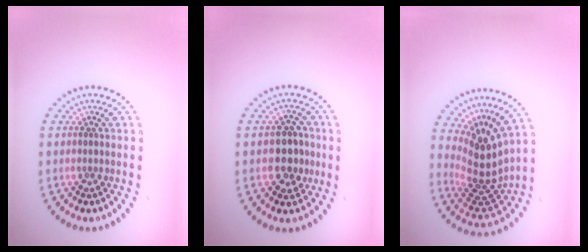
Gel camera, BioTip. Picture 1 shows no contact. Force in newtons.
{"total": 3.1, "press": 3.1, "slide": 0.7}
{"total": 4.3, "press": 2.9, "slide": 3.2}